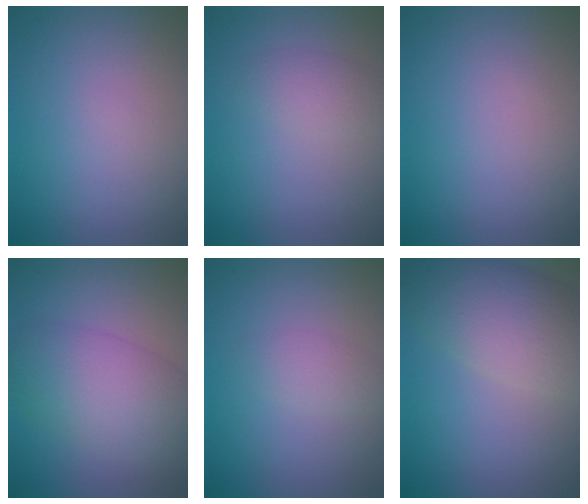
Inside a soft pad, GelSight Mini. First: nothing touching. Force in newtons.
{"total": 1.8, "press": 1.8, "slide": 0.1}
{"total": 0.0}
{"total": 6.4, "press": 6.4, "slide": 0.3}
{"total": 1.4, "press": 1.4, "slide": 0.0}
{"total": 6.3, "press": 6.3, "slide": 0.1}